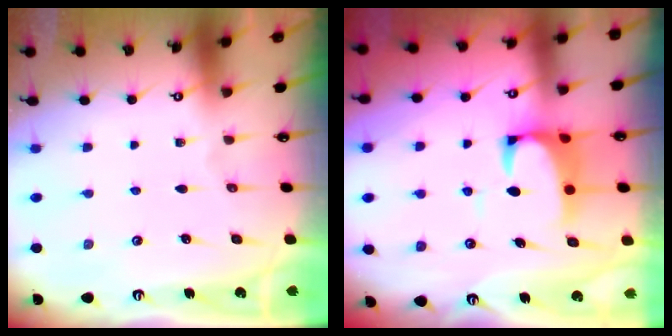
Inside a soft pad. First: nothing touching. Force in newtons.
{"total": 4.7, "press": 4.5, "slide": 1.2}